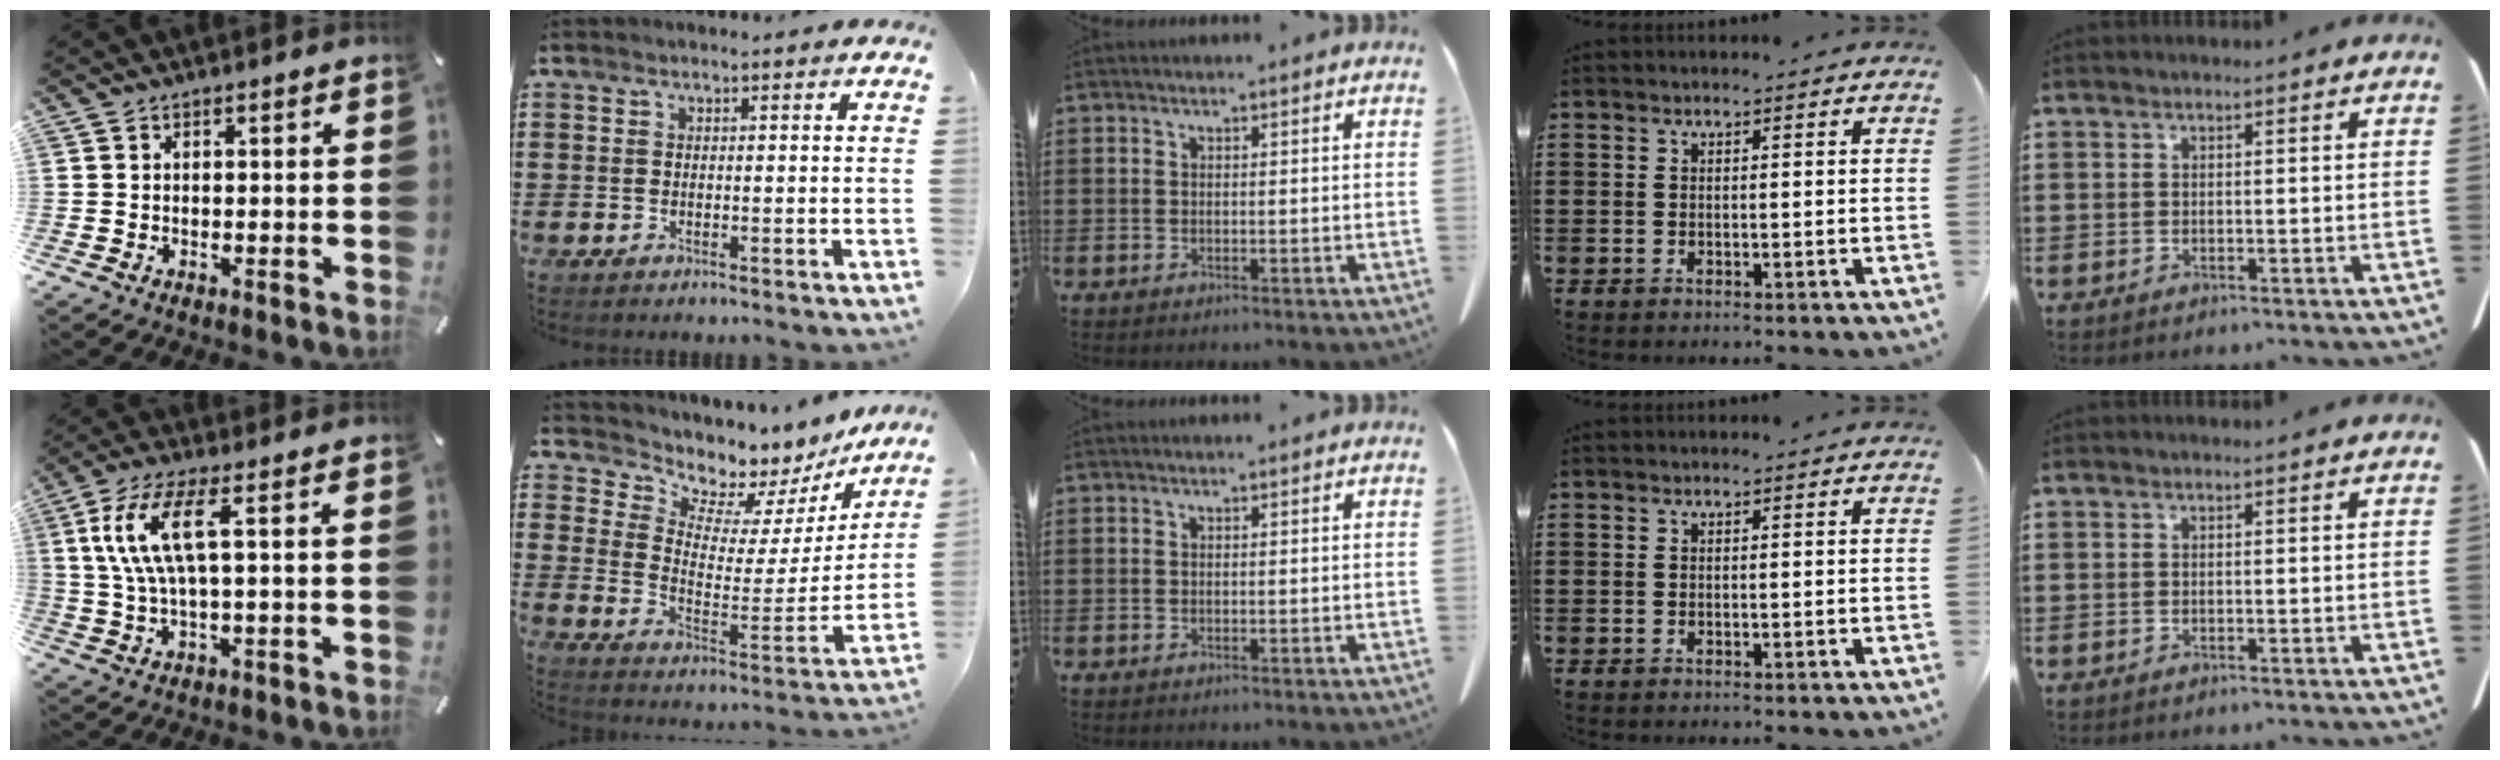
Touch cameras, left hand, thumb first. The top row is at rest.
{"thumb": {"total": 10.8, "force": [2.7, 3.1, 10.0], "torque": [-0.219, -0.006, 0.040]}, "index": {"total": 6.4, "force": [6.0, 2.3, -0.2], "torque": [-0.026, -0.072, 0.099]}}